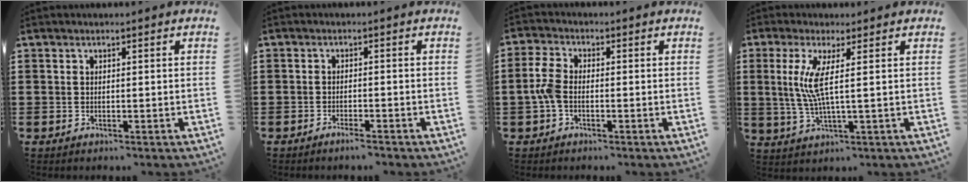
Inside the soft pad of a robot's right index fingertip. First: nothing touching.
{"total": 1.6, "force": [-1.4, 0.0, 0.8], "torque": [-0.014, -0.001, -0.026]}
{"total": 3.9, "force": [-1.0, 2.1, 3.1], "torque": [-0.086, -0.003, -0.028]}
{"total": 6.5, "force": [1.1, 0.3, 6.4], "torque": [-0.145, -0.017, 0.010]}